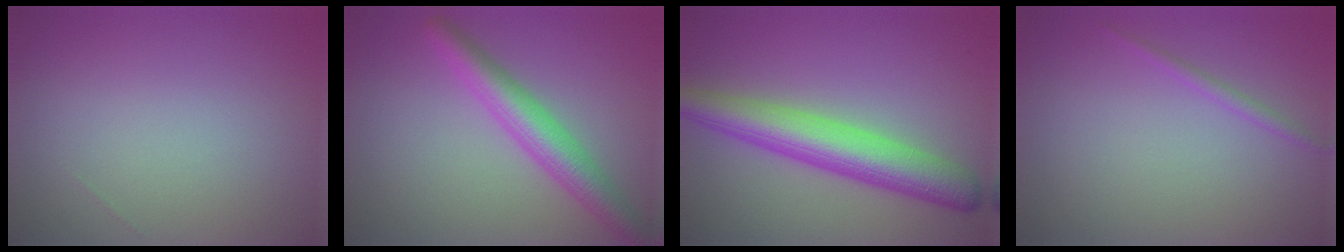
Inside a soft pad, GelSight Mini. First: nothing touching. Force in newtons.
{"total": 4.7, "press": 4.7, "slide": 0.1}
{"total": 6.5, "press": 6.5, "slide": 0.2}
{"total": 0.9, "press": 0.9, "slide": 0.1}